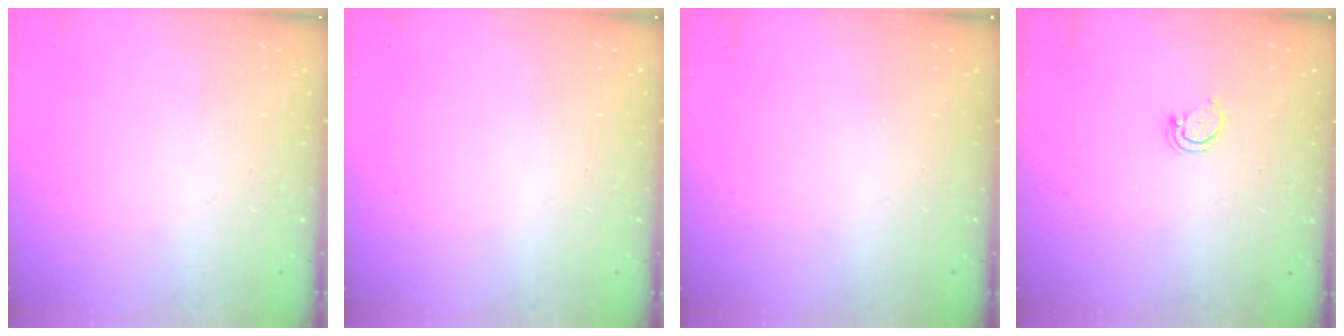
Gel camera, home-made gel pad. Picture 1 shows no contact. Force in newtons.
{"total": 0.0}
{"total": 0.0}
{"total": 2.5, "press": 2.5, "slide": 0.3}